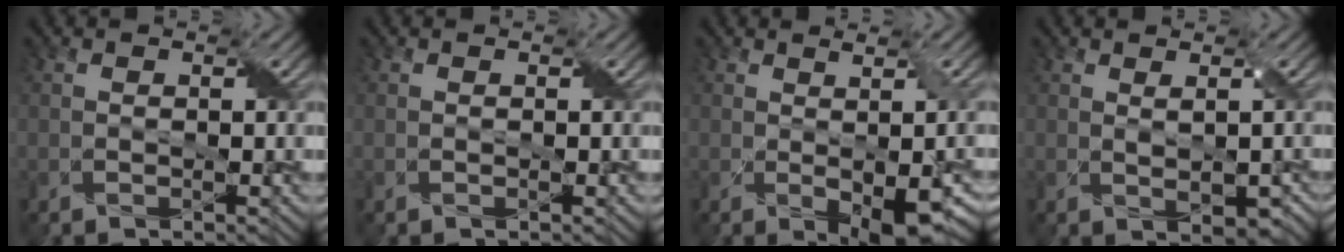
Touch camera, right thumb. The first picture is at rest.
{"total": 0.0}
{"total": 5.5, "force": [-0.7, 1.5, 5.3], "torque": [-0.079, -0.007, -0.001]}
{"total": 2.7, "force": [0.4, 1.4, 2.2], "torque": [-0.042, -0.007, 0.019]}